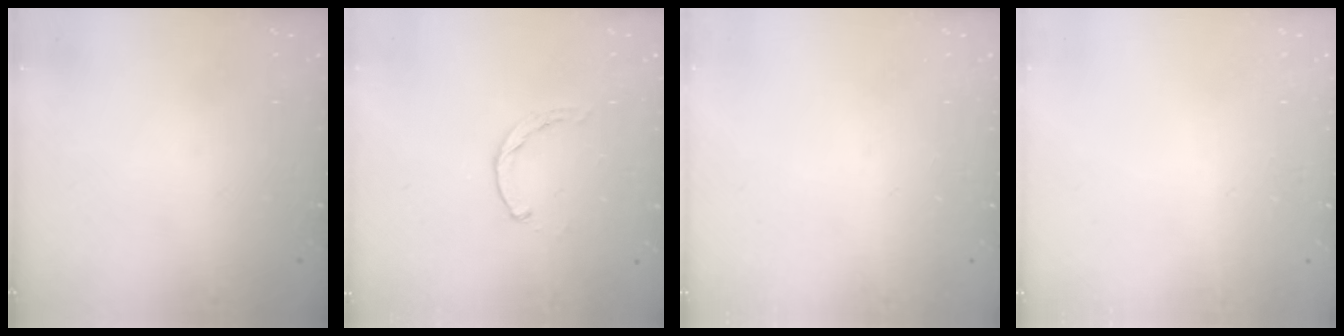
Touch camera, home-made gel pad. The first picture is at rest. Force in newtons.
{"total": 0.0}
{"total": 0.0}
{"total": 2.6, "press": 2.6, "slide": 0.2}